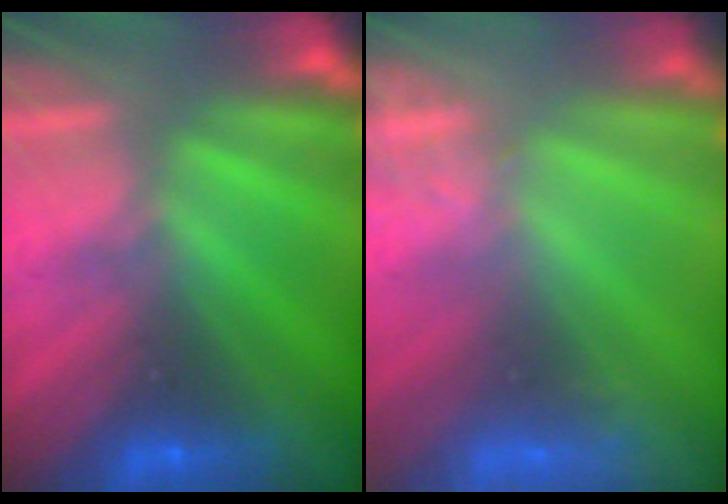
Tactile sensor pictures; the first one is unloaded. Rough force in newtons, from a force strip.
{"total": 2.6}